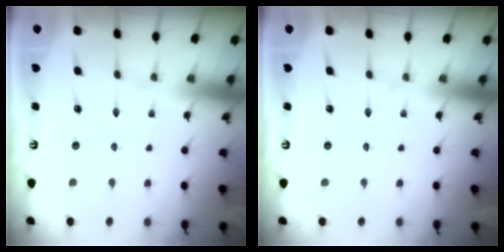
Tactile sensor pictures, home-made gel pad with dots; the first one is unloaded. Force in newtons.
{"total": 0.0}